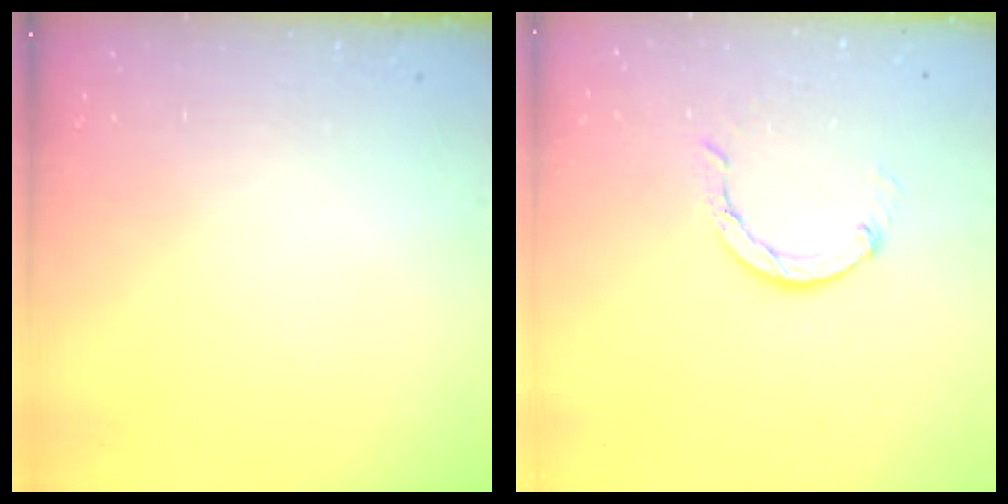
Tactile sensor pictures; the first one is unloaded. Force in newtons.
{"total": 4.4, "press": 4.3, "slide": 0.5}